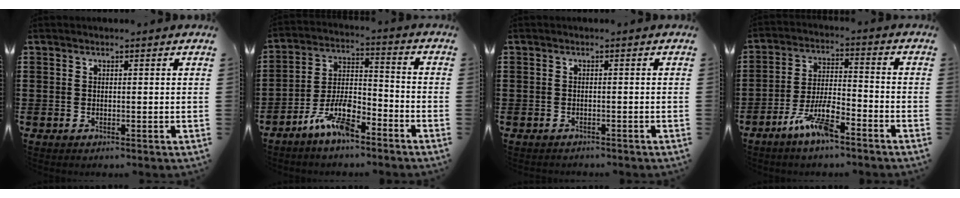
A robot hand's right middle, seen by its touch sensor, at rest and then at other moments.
{"total": 8.5, "force": [-6.2, 2.6, 5.2], "torque": [-0.112, 0.006, -0.117]}
{"total": 0.8, "force": [-0.7, 0.3, -0.1], "torque": [0.001, 0.003, -0.017]}
{"total": 7.6, "force": [-5.1, 1.9, 5.3], "torque": [-0.118, 0.001, -0.097]}